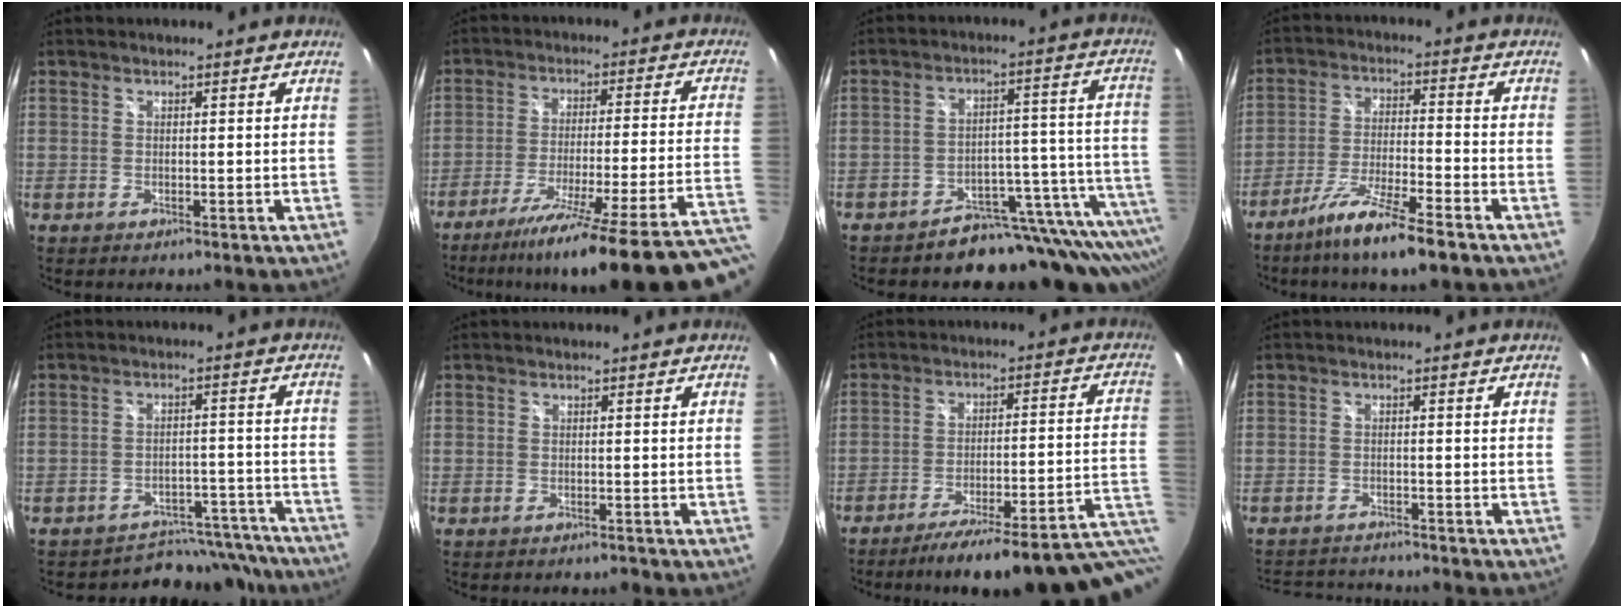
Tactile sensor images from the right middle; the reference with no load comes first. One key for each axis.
{"total": 27.6, "fx": -22.8, "fy": -1.3, "fz": 15.5, "tx": -0.195, "ty": -0.069, "tz": -0.322}
{"total": 14.4, "fx": -11.4, "fy": 6.2, "fz": 6.2, "tx": -0.053, "ty": 0.013, "tz": -0.163}
{"total": 10.8, "fx": -8.0, "fy": 0.6, "fz": 7.3, "tx": -0.150, "ty": -0.017, "tz": -0.142}
{"total": 13.0, "fx": -11.9, "fy": 5.1, "fz": 0.7, "tx": -0.004, "ty": 0.042, "tz": -0.144}
{"total": 0.8, "fx": -0.7, "fy": 0.4, "fz": 0.2, "tx": -0.005, "ty": 0.002, "tz": -0.006}
{"total": 19.5, "fx": -13.3, "fy": 1.4, "fz": 14.2, "tx": -0.173, "ty": -0.028, "tz": -0.164}
{"total": 7.0, "fx": -6.6, "fy": 1.6, "fz": 1.5, "tx": -0.048, "ty": 0.000, "tz": -0.105}